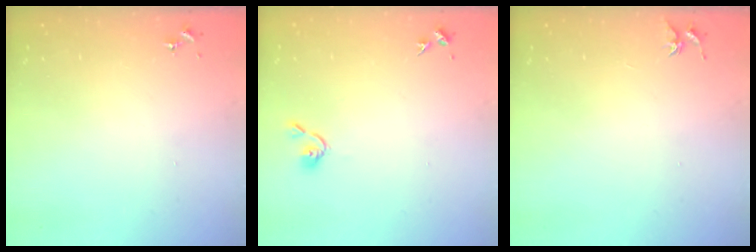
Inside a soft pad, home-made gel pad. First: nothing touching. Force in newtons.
{"total": 3.7, "press": 3.6, "slide": 0.6}
{"total": 3.7, "press": 3.7, "slide": 0.4}